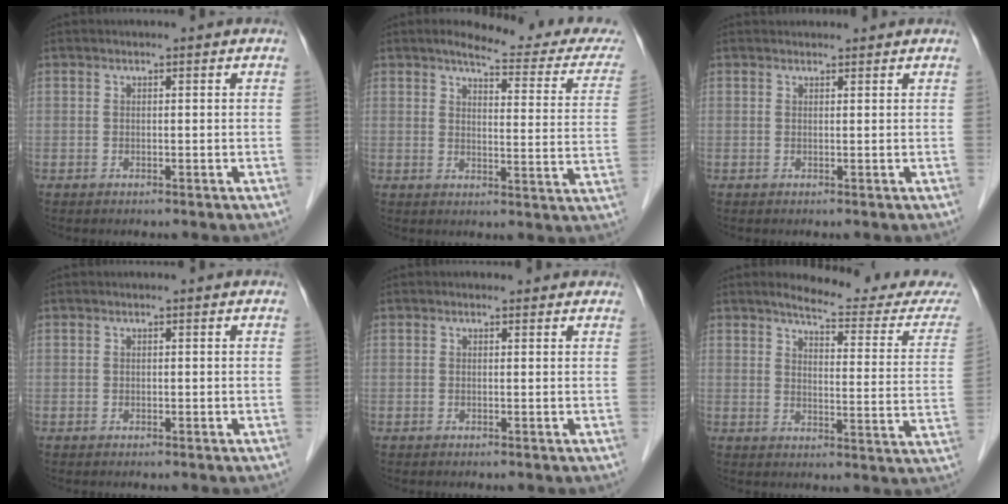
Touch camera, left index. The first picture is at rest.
{"total": 15.4, "force": [14.0, 2.3, 6.0], "torque": [-0.057, -0.039, 0.143]}
{"total": 1.4, "force": [1.4, 0.3, 0.1], "torque": [-0.008, 0.018, 0.023]}
{"total": 0.0}
{"total": 0.8, "force": [0.6, 0.6, 0.1], "torque": [-0.003, 0.003, 0.000]}
{"total": 15.2, "force": [14.5, 1.0, 4.6], "torque": [-0.049, -0.065, 0.159]}